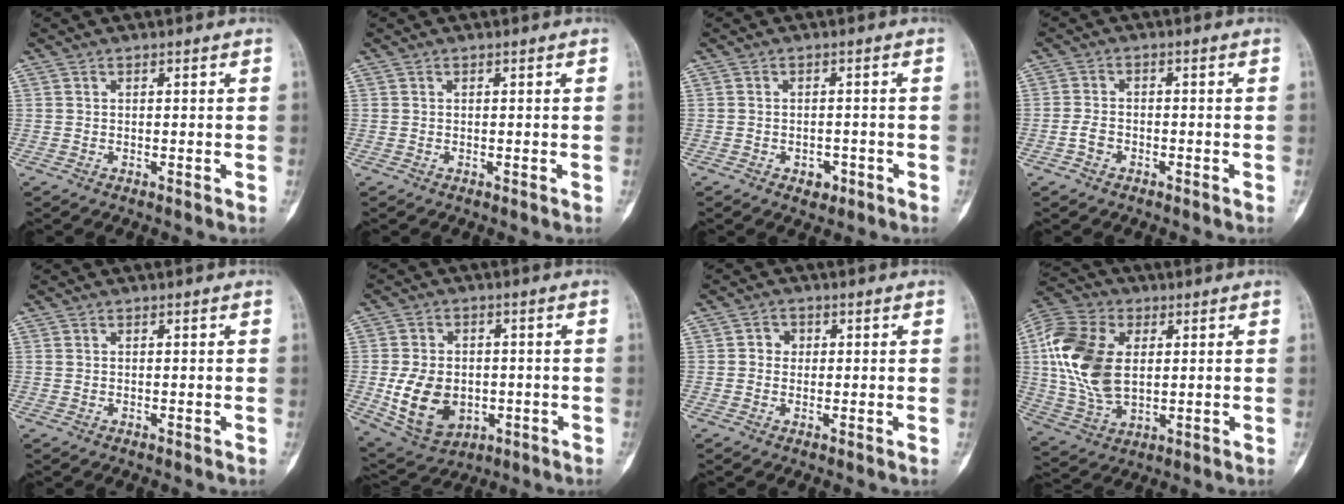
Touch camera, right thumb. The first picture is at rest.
{"total": 0.0}
{"total": 2.5, "force": [-1.3, 1.7, 1.4], "torque": [-0.006, 0.008, -0.014]}
{"total": 2.7, "force": [-1.4, 1.8, 1.5], "torque": [-0.027, 0.012, -0.027]}
{"total": 0.0}
{"total": 12.5, "force": [-2.2, 9.2, 8.2], "torque": [-0.125, 0.005, -0.017]}
{"total": 2.4, "force": [0.2, 2.2, 0.9], "torque": [0.001, 0.006, -0.001]}
{"total": 17.5, "force": [2.7, 11.1, 13.3], "torque": [-0.268, 0.000, 0.050]}